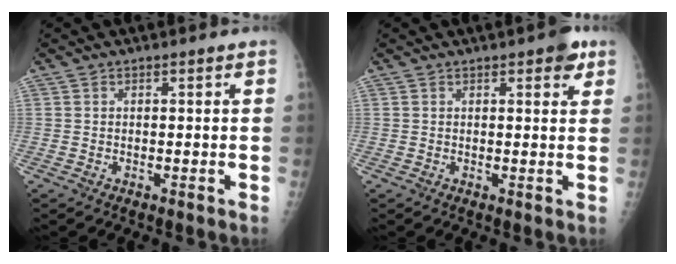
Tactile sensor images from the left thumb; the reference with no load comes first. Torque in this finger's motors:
{"motor_torque": [0.38, 0.26, 0.23, -0.26, 0.07]}